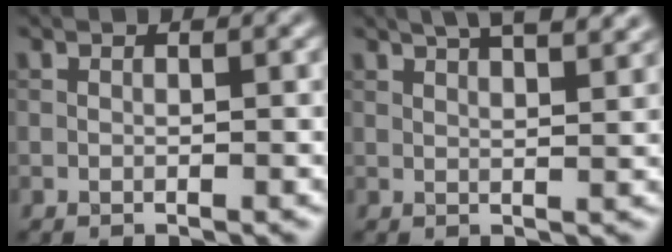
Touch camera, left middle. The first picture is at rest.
{"total": 7.7, "force": [5.2, 2.9, 4.9], "torque": [-0.033, 0.039, 0.042]}